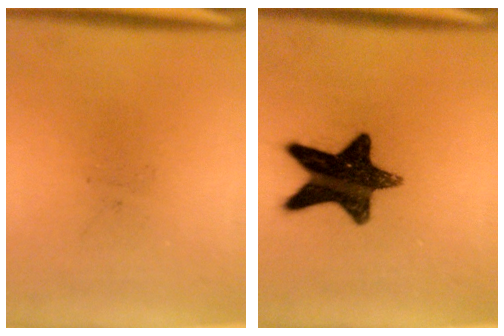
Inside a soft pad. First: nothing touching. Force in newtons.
{"total": 15.1}